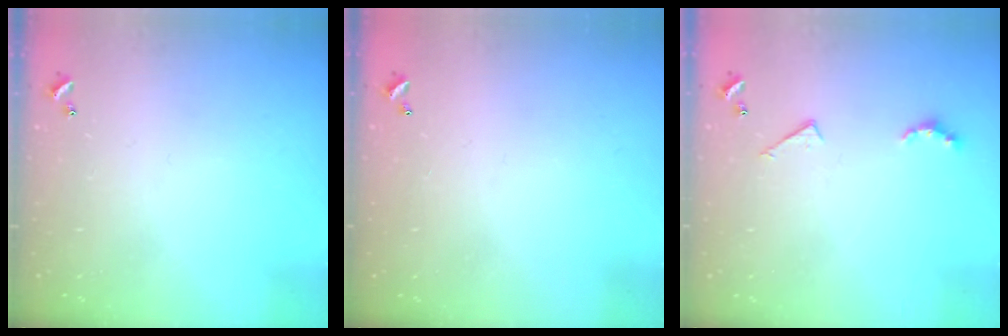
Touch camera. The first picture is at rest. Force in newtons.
{"total": 2.8, "press": 2.8, "slide": 0.1}
{"total": 3.8, "press": 3.8, "slide": 0.6}